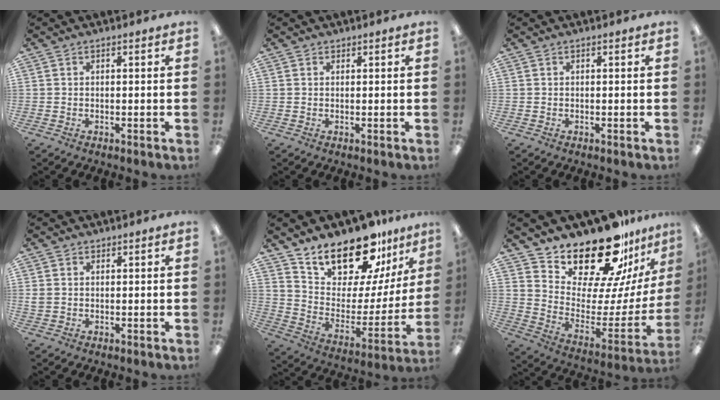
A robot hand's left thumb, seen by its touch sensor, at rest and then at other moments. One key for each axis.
{"total": 0.5, "fx": 0.5, "fy": 0.2, "fz": -0.1, "tx": 0.002, "ty": 0.001, "tz": 0.009}
{"total": 0.0}
{"total": 1.5, "fx": 0.8, "fy": 1.1, "fz": 0.5, "tx": -0.011, "ty": 0.003, "tz": 0.015}
{"total": 19.9, "fx": 17.1, "fy": 7.2, "fz": 7.2, "tx": -0.126, "ty": -0.134, "tz": 0.301}
{"total": 22.8, "fx": 19.6, "fy": 6.8, "fz": 9.5, "tx": -0.156, "ty": -0.160, "tz": 0.337}